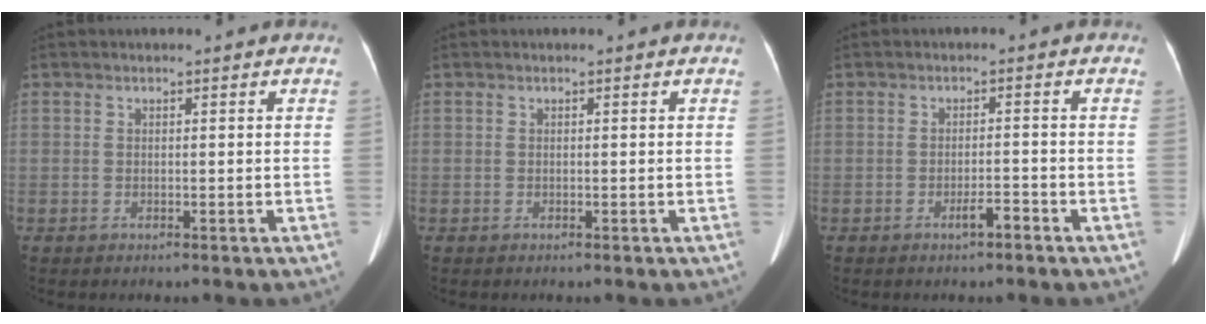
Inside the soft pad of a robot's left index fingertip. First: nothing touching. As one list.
[{"total": 0.0}, {"total": 2.3, "force": [-1.7, 0.3, 1.5], "torque": [-0.027, -0.002, -0.029]}]